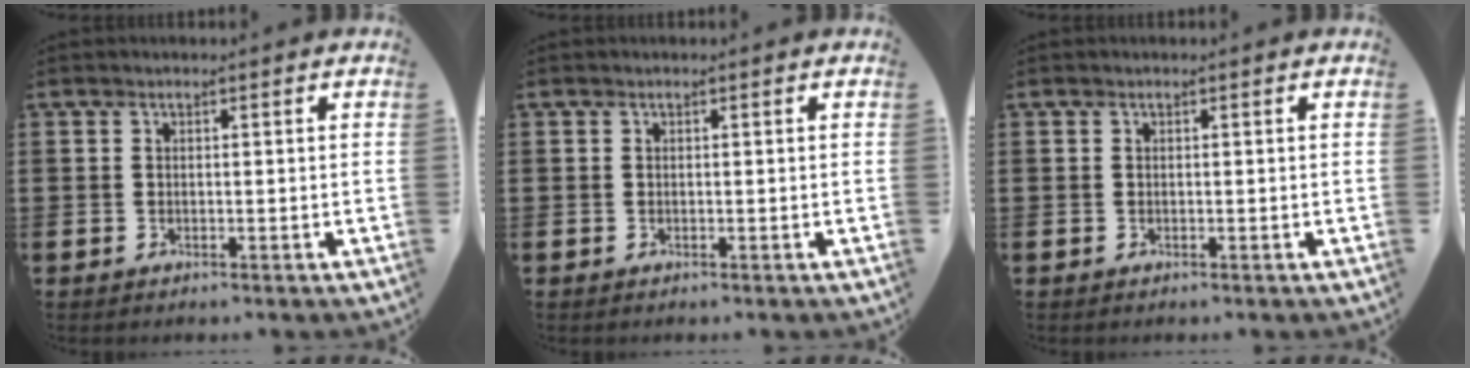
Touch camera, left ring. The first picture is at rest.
{"total": 0.0}
{"total": 0.0}